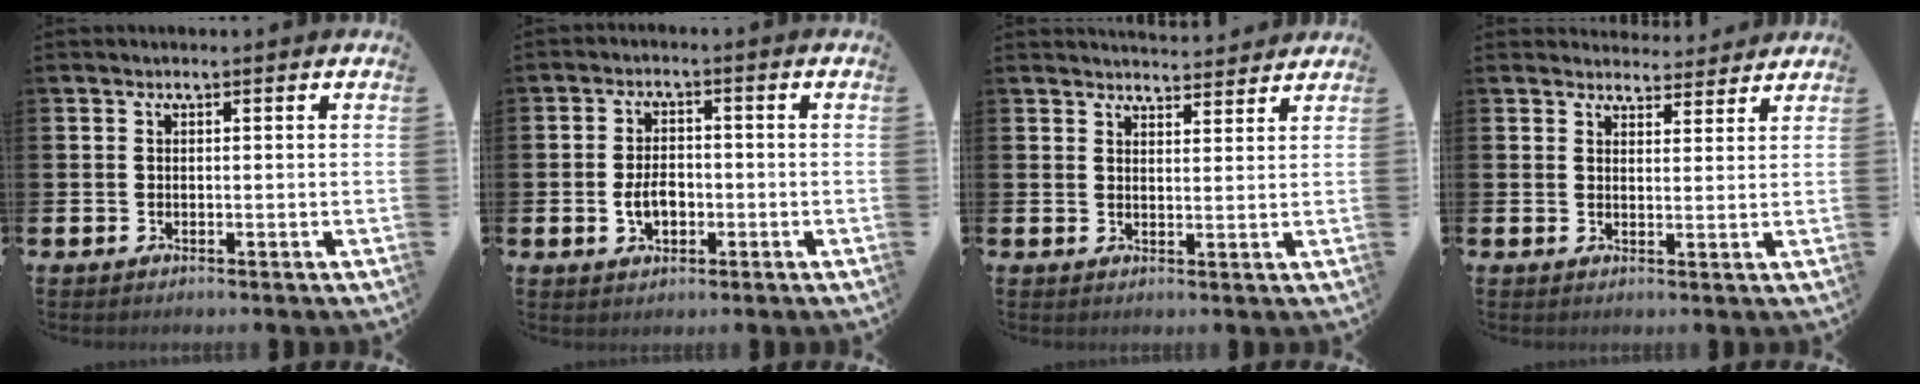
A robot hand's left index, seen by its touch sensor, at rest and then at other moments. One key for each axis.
{"total": 3.7, "fx": -0.9, "fy": 2.4, "fz": 2.7, "tx": -0.037, "ty": -0.002, "tz": -0.019}
{"total": 3.7, "fx": 3.7, "fy": 0.4, "fz": 0.0, "tx": 0.005, "ty": -0.026, "tz": 0.065}
{"total": 3.4, "fx": 3.3, "fy": 0.8, "fz": -0.1, "tx": 0.008, "ty": -0.020, "tz": 0.059}